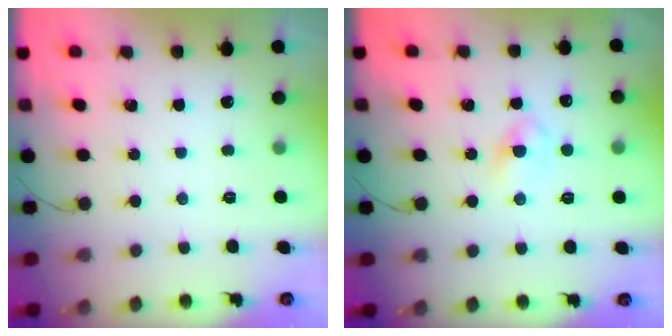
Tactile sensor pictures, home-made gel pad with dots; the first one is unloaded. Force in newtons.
{"total": 2.9, "press": 2.6, "slide": 1.3}